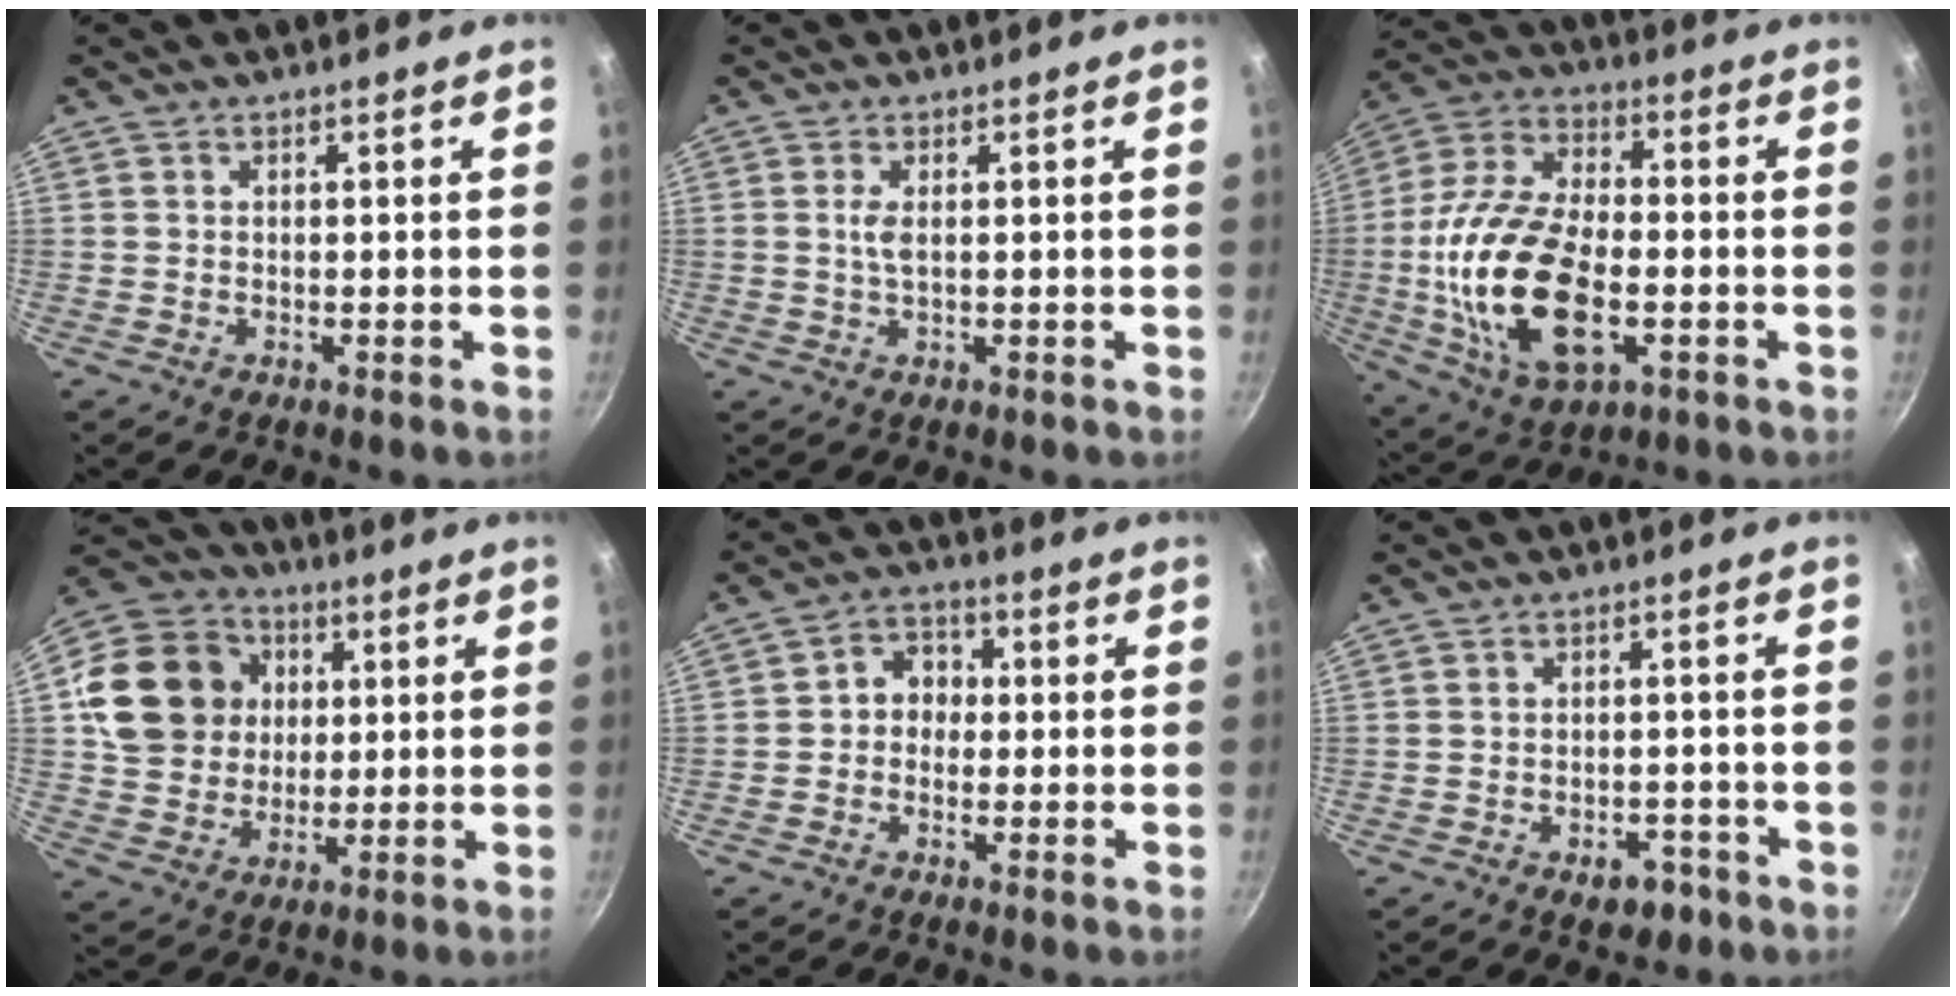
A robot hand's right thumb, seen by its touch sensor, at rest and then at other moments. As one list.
[{"total": 2.1, "force": [0.4, 0.8, 1.9], "torque": [-0.042, 0.000, 0.011]}, {"total": 22.3, "force": [-3.8, 11.8, 18.5], "torque": [-0.360, 0.018, -0.070]}, {"total": 17.2, "force": [3.4, 14.9, 8.0], "torque": [-0.131, 0.018, 0.059]}, {"total": 5.7, "force": [-0.2, 4.8, 3.0], "torque": [-0.016, 0.017, -0.015]}, {"total": 4.5, "force": [-2.5, 2.7, 2.5], "torque": [-0.017, 0.022, -0.026]}]